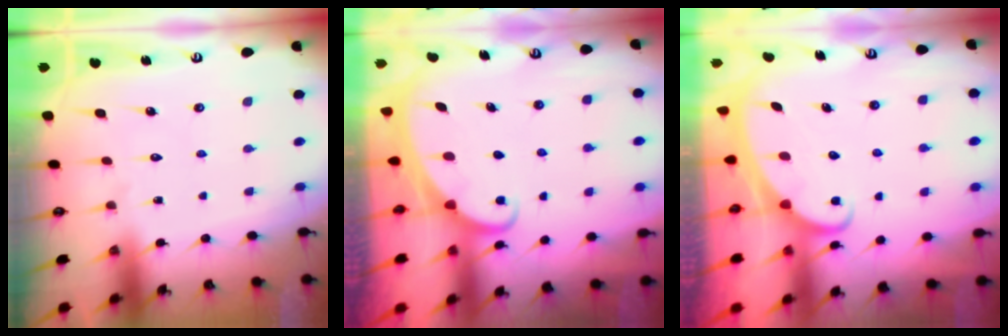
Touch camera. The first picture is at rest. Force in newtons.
{"total": 1.9, "press": 1.9, "slide": 0.1}
{"total": 2.2, "press": 2.1, "slide": 0.4}